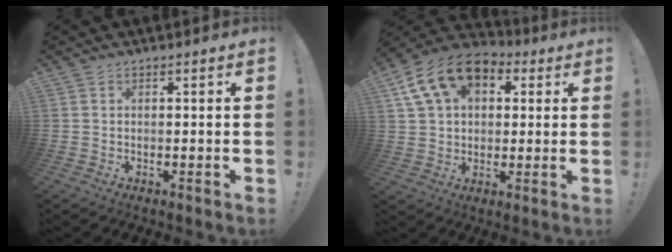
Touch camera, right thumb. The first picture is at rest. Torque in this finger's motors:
{"motor_torque": [1.95, 1.97, 0.87, 0.24, 0.12]}